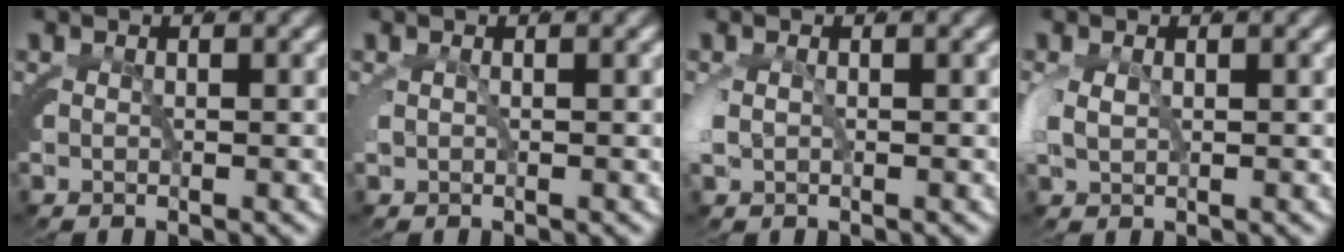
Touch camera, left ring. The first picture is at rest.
{"total": 0.0}
{"total": 0.9, "force": [-0.2, 0.3, 0.9], "torque": [-0.040, -0.009, 0.007]}
{"total": 1.5, "force": [0.3, 0.6, 1.3], "torque": [-0.047, -0.007, 0.018]}